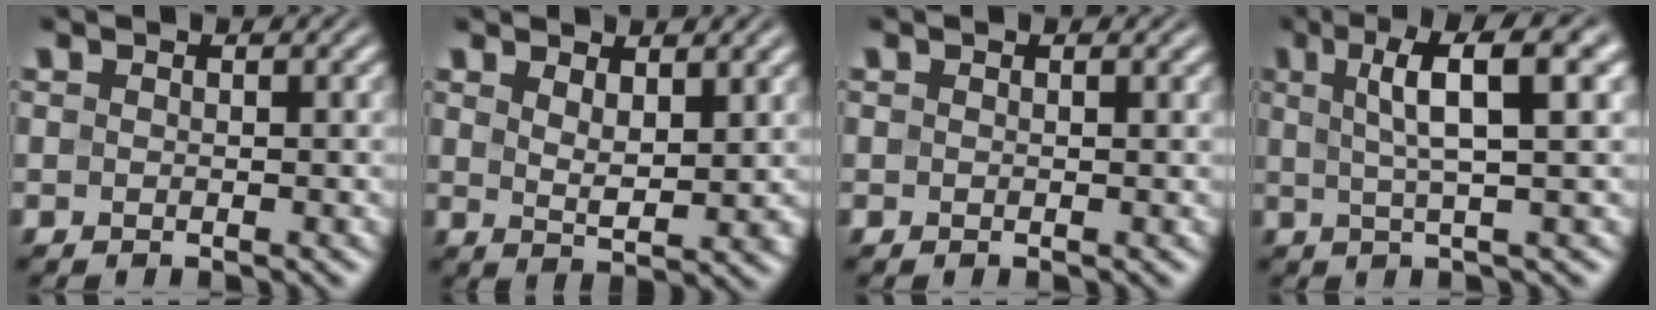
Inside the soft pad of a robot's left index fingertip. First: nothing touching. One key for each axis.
{"total": 2.9, "fx": 1.8, "fy": 0.9, "fz": 2.0, "tx": -0.039, "ty": -0.010, "tz": 0.037}
{"total": 0.0}
{"total": 6.8, "fx": 2.3, "fy": 1.4, "fz": 6.2, "tx": -0.092, "ty": 0.014, "tz": 0.034}